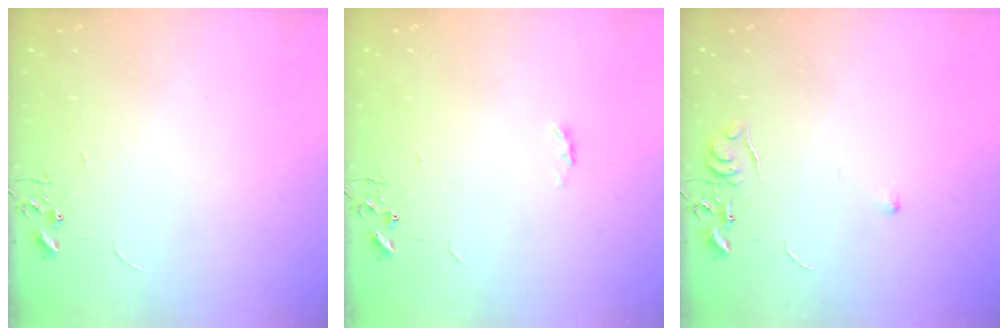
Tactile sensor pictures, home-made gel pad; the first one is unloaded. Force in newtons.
{"total": 2.5, "press": 2.4, "slide": 0.4}
{"total": 5.5, "press": 5.4, "slide": 0.8}